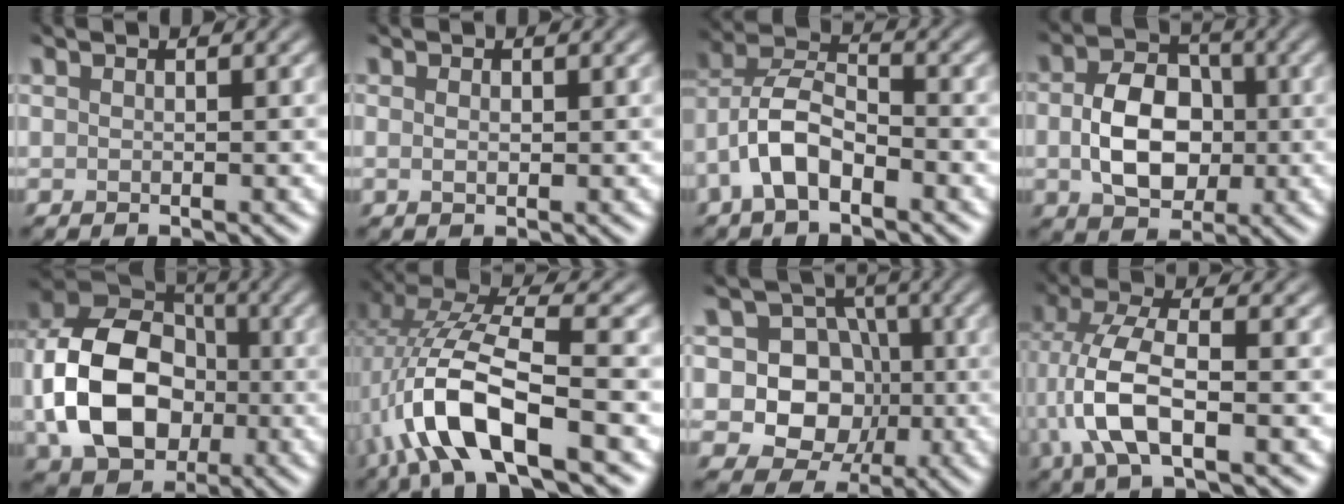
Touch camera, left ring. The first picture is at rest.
{"total": 0.0}
{"total": 4.9, "force": [-3.4, 1.9, 3.0], "torque": [-0.064, 0.006, -0.067]}
{"total": 6.0, "force": [-1.5, 4.4, 3.8], "torque": [-0.077, -0.009, -0.020]}
{"total": 11.6, "force": [-2.7, 8.6, 7.3], "torque": [-0.161, -0.004, -0.051]}
{"total": 9.3, "force": [-3.4, 2.9, 8.2], "torque": [-0.173, 0.004, -0.067]}
{"total": 7.7, "force": [-1.2, 6.9, 3.2], "torque": [-0.039, 0.003, -0.046]}
{"total": 6.2, "force": [-1.8, 2.2, 5.5], "torque": [-0.130, 0.005, -0.033]}